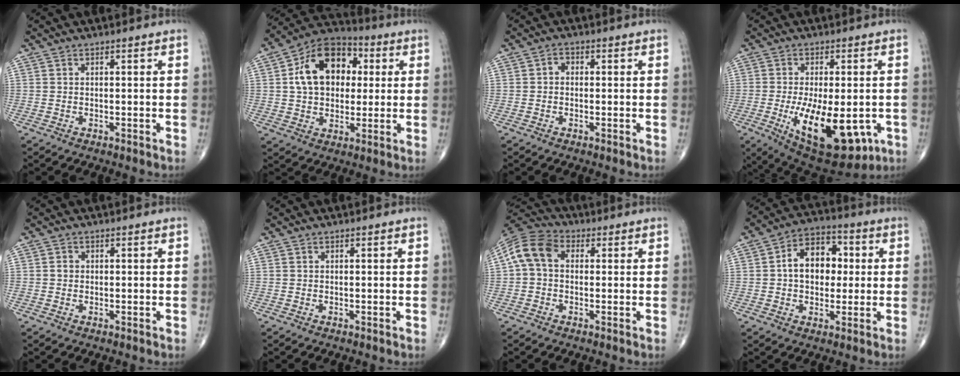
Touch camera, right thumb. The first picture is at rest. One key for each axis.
{"total": 16.0, "fx": 3.1, "fy": 11.3, "fz": 10.9, "tx": -0.146, "ty": 0.015, "tz": 0.044}
{"total": 1.7, "fx": 0.0, "fy": 1.4, "fz": 1.0, "tx": -0.005, "ty": 0.010, "tz": -0.007}
{"total": 18.4, "fx": -5.0, "fy": 8.4, "fz": 15.6, "tx": -0.240, "ty": -0.017, "tz": -0.054}
{"total": 1.1, "fx": 0.0, "fy": 1.0, "fz": 0.4, "tx": -0.003, "ty": 0.003, "tz": -0.001}
{"total": 0.0}
{"total": 8.7, "fx": 0.8, "fy": 6.2, "fz": 5.9, "tx": -0.113, "ty": 0.029, "tz": 0.003}
{"total": 11.6, "fx": 1.2, "fy": 8.2, "fz": 8.1, "tx": -0.092, "ty": 0.021, "tz": 0.011}